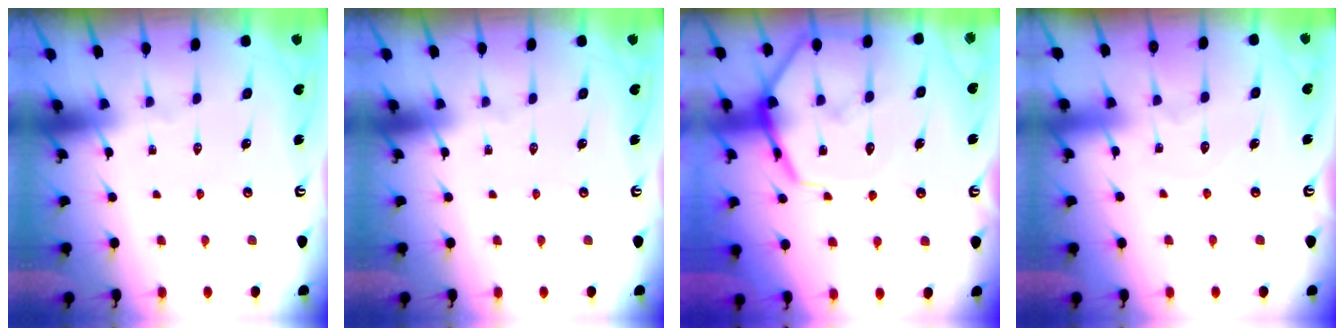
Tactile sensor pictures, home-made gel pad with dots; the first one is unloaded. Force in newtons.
{"total": 0.0}
{"total": 14.6, "press": 14.6, "slide": 1.2}
{"total": 5.1, "press": 5.1, "slide": 0.3}